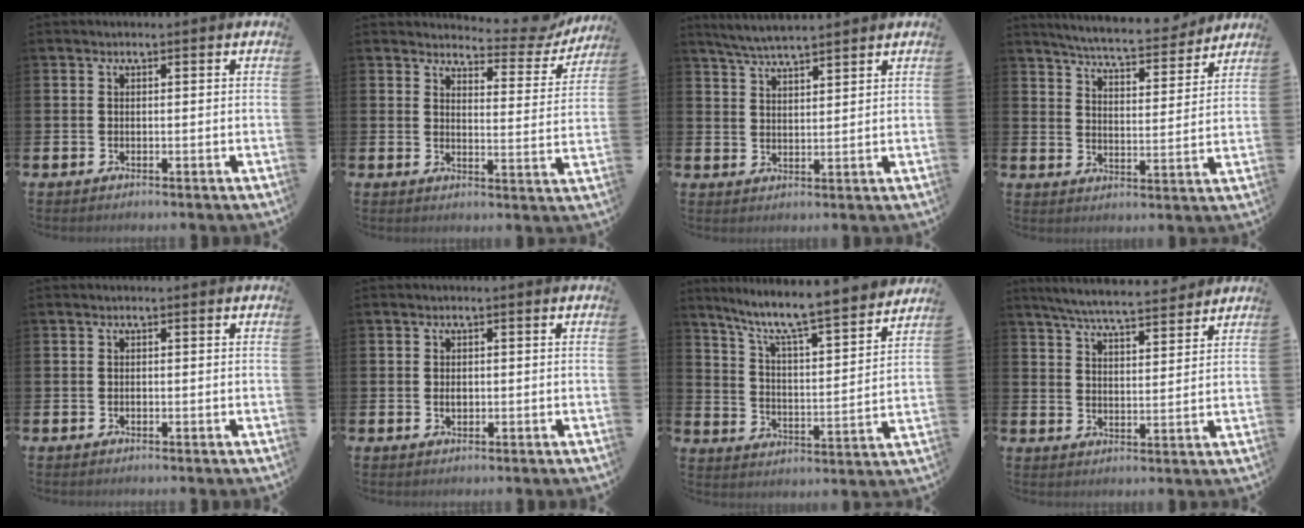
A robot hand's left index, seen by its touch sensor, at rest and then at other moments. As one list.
[{"total": 4.2, "force": [3.8, 1.4, 0.9], "torque": [-0.014, -0.035, 0.056]}, {"total": 4.7, "force": [4.5, 0.1, 1.2], "torque": [-0.039, -0.014, 0.081]}, {"total": 6.4, "force": [6.1, 0.5, 1.7], "torque": [-0.049, -0.044, 0.103]}, {"total": 0.0}, {"total": 1.2, "force": [0.0, 0.8, 0.9], "torque": [-0.008, 0.002, -0.004]}, {"total": 8.4, "force": [7.8, 0.4, 3.3], "torque": [-0.094, -0.064, 0.127]}, {"total": 6.4, "force": [6.1, 0.4, 1.8], "torque": [-0.047, -0.034, 0.106]}]